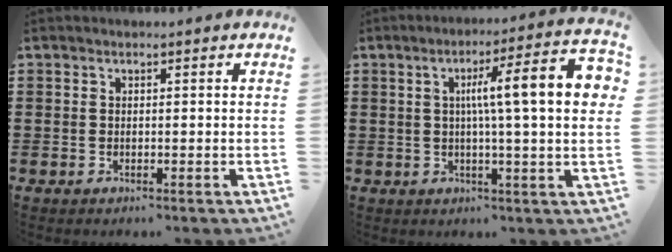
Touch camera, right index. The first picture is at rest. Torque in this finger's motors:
{"motor_torque": [1.75, 0.39, 0.43, 0.21]}